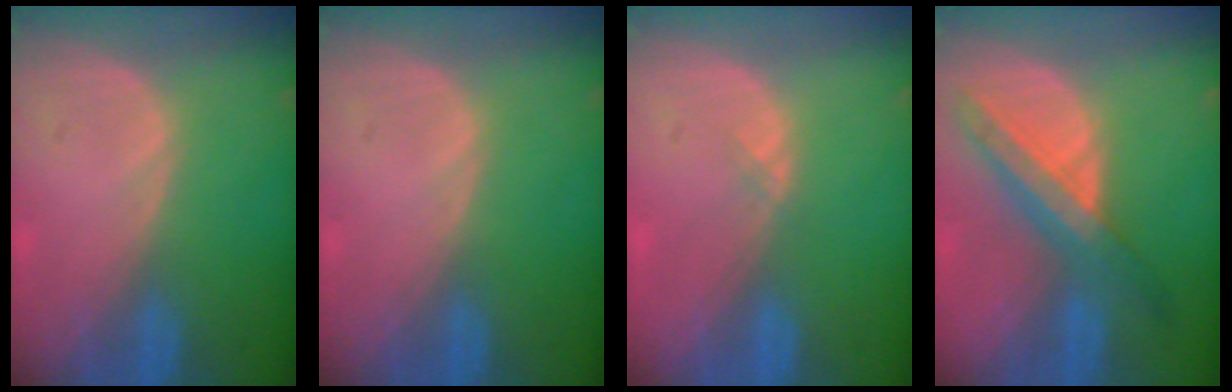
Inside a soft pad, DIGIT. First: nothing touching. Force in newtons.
{"total": 0.0}
{"total": 0.8, "press": 0.5, "slide": 0.6}
{"total": 8.0, "press": 7.1, "slide": 3.6}